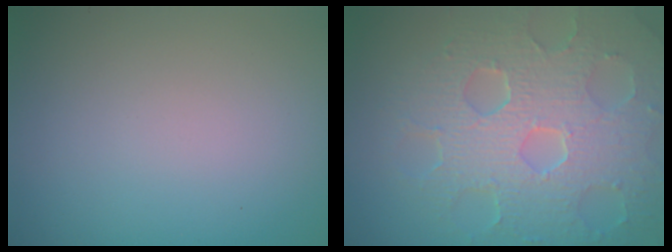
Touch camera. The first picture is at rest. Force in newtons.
{"total": 8.6, "press": 6.0, "slide": 6.1}